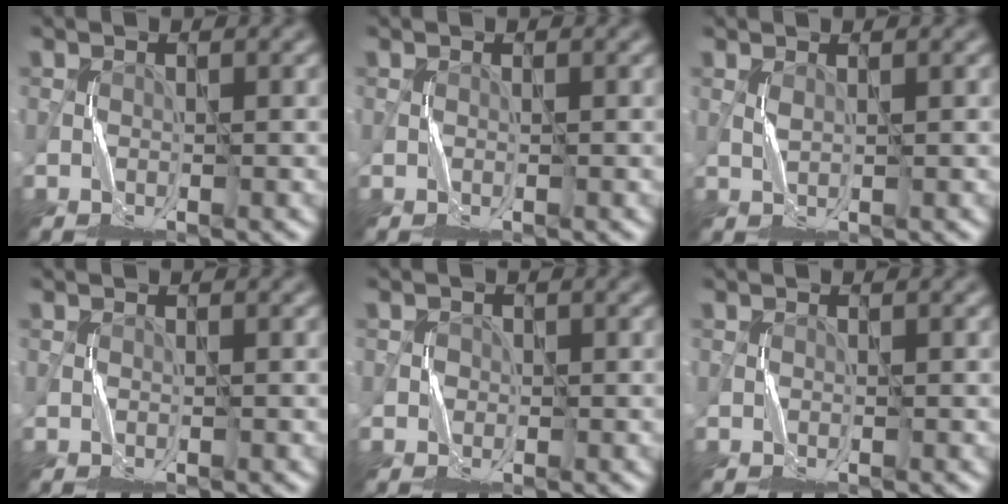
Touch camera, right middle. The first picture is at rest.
{"total": 0.0}
{"total": 0.6, "force": [0.6, -0.1, 0.2], "torque": [-0.010, -0.002, 0.013]}
{"total": 0.0}
{"total": 0.8, "force": [0.0, 0.8, -0.2], "torque": [0.011, -0.001, -0.001]}
{"total": 0.0}